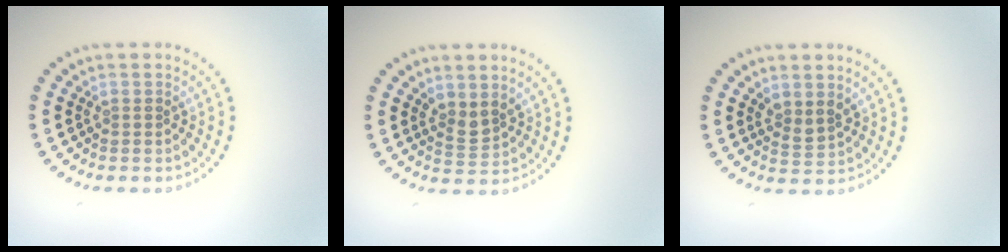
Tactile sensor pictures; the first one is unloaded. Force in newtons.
{"total": 1.8, "press": 1.4, "slide": 1.2}
{"total": 1.7, "press": 1.4, "slide": 1.0}